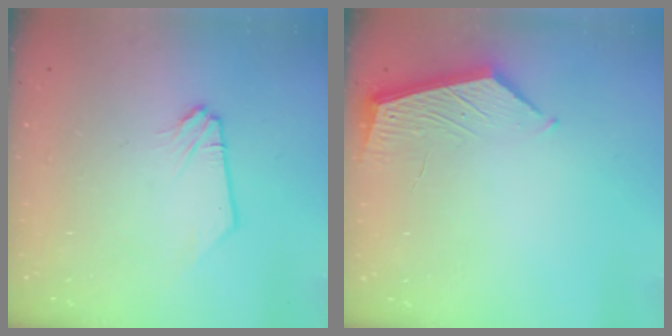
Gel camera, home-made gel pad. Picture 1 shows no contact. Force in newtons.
{"total": 5.4, "press": 5.4, "slide": 0.4}